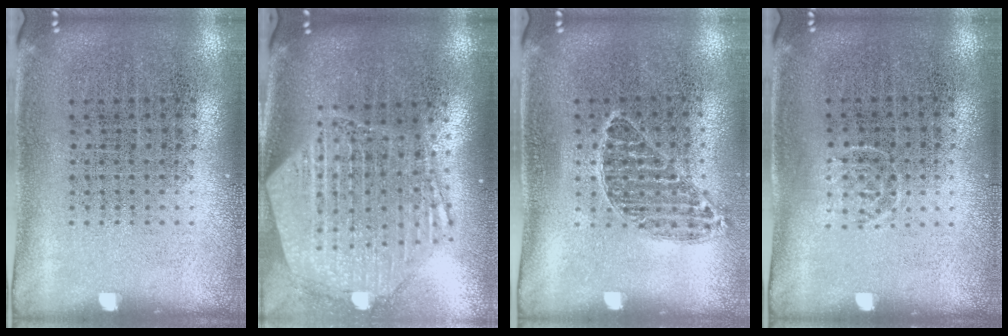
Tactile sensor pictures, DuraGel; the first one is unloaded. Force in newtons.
{"total": 2.8, "press": 2.3, "slide": 1.7}
{"total": 0.8, "press": 0.7, "slide": 0.3}
{"total": 0.7, "press": 0.5, "slide": 0.5}